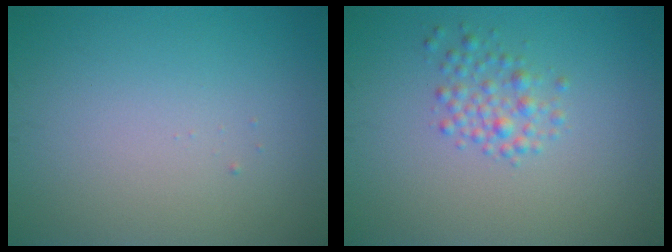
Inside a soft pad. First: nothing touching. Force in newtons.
{"total": 2.1, "press": 2.1, "slide": 0.1}